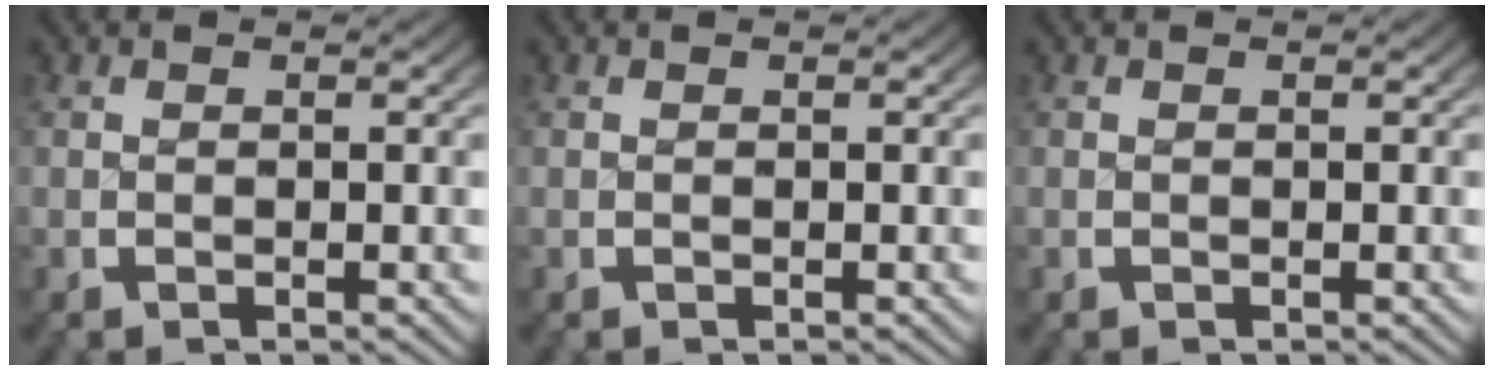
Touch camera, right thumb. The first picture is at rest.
{"total": 0.0}
{"total": 0.0}